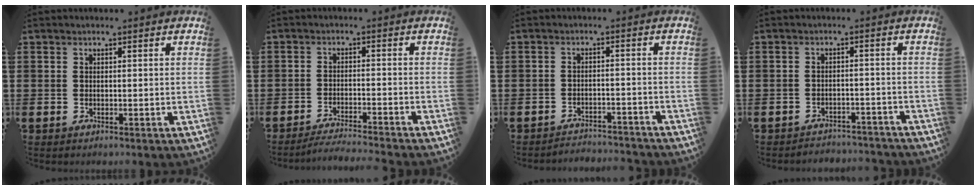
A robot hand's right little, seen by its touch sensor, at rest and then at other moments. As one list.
[{"total": 2.6, "force": [-2.5, -0.4, 0.6], "torque": [-0.010, 0.002, -0.050]}, {"total": 2.4, "force": [-2.4, -0.1, -0.2], "torque": [-0.003, 0.005, -0.053]}, {"total": 2.3, "force": [-2.3, 0.1, -0.2], "torque": [-0.004, 0.003, -0.051]}]